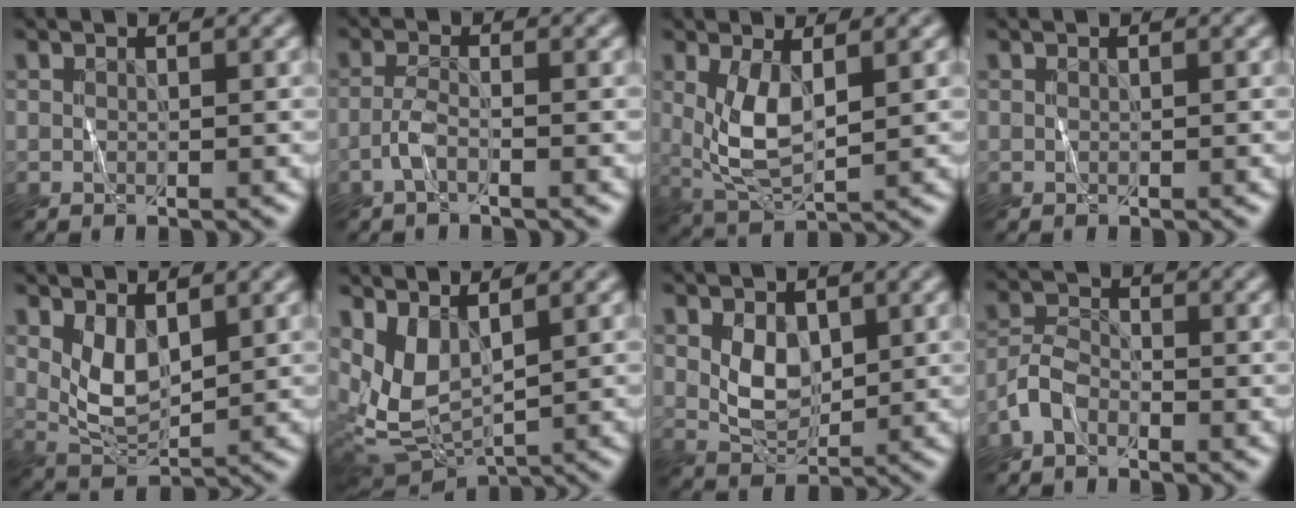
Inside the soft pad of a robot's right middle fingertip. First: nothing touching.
{"total": 1.8, "force": [-0.9, 0.5, 1.4], "torque": [-0.036, 0.005, -0.024]}
{"total": 4.3, "force": [0.8, 1.7, 3.8], "torque": [-0.090, -0.005, 0.023]}
{"total": 0.0}
{"total": 3.4, "force": [1.5, 1.7, 2.6], "torque": [-0.065, -0.008, 0.036]}
{"total": 3.8, "force": [1.9, 1.6, 2.9], "torque": [-0.078, -0.012, 0.050]}
{"total": 2.8, "force": [0.9, 2.0, 1.8], "torque": [-0.043, -0.003, 0.025]}
{"total": 2.7, "force": [-1.8, 1.5, 1.4], "torque": [-0.030, 0.008, -0.044]}